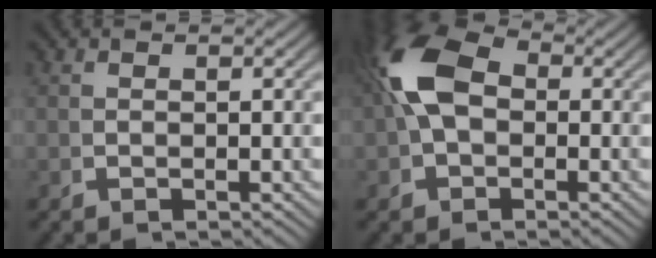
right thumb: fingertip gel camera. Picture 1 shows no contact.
{"total": 6.3, "force": [0.9, 4.2, 4.6], "torque": [-0.105, 0.004, 0.018]}